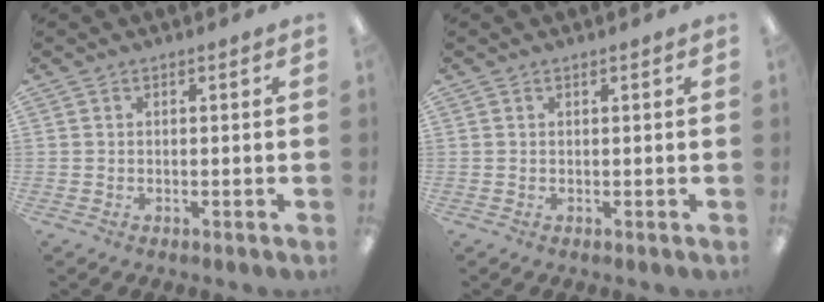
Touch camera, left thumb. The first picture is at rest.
{"total": 0.0}